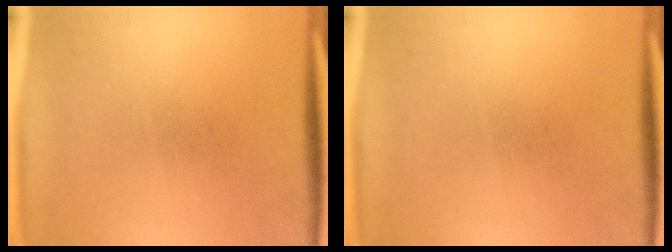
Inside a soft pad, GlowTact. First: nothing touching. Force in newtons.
{"total": 0.0}